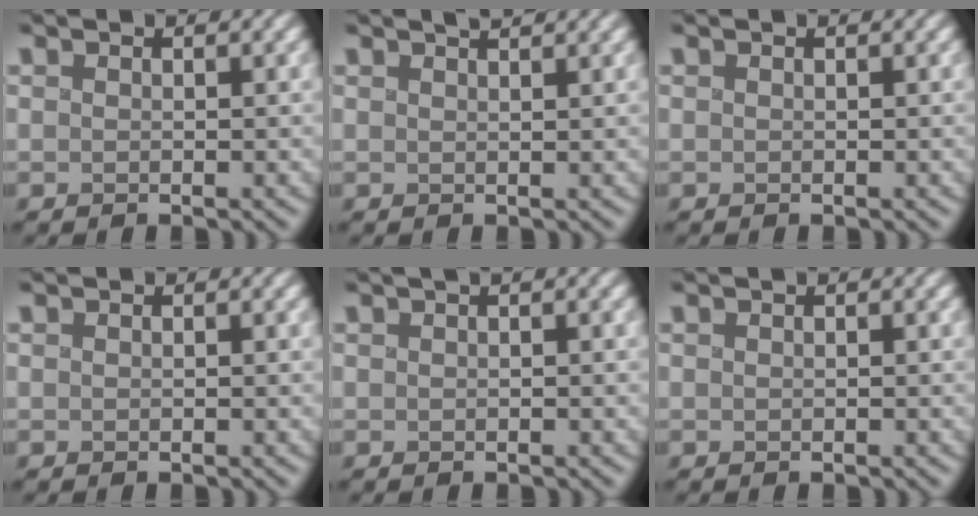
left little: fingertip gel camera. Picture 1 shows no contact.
{"total": 1.7, "force": [1.3, 0.4, 0.9], "torque": [0.001, 0.010, 0.010]}
{"total": 0.0}
{"total": 0.0}
{"total": 1.4, "force": [0.7, 0.5, 1.1], "torque": [-0.011, 0.004, 0.010]}
{"total": 0.0}